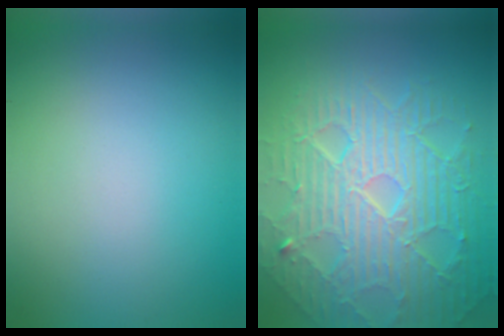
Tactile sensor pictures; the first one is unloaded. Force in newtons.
{"total": 10.2, "press": 6.5, "slide": 7.8}